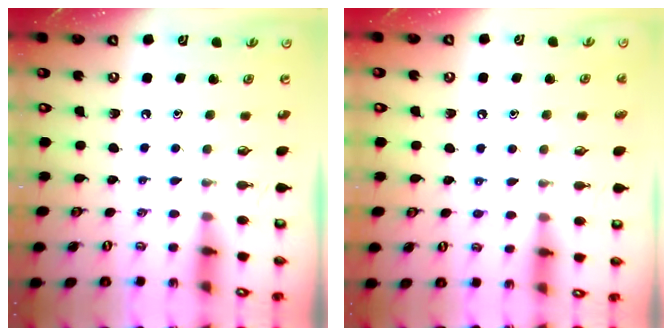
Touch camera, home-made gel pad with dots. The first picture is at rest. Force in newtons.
{"total": 6.5, "press": 6.5, "slide": 0.7}